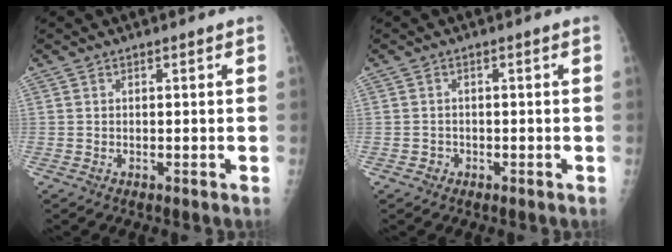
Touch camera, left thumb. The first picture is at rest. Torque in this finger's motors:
{"motor_torque": [0.04, -0.34, 0.16, 0.13, 0.00]}